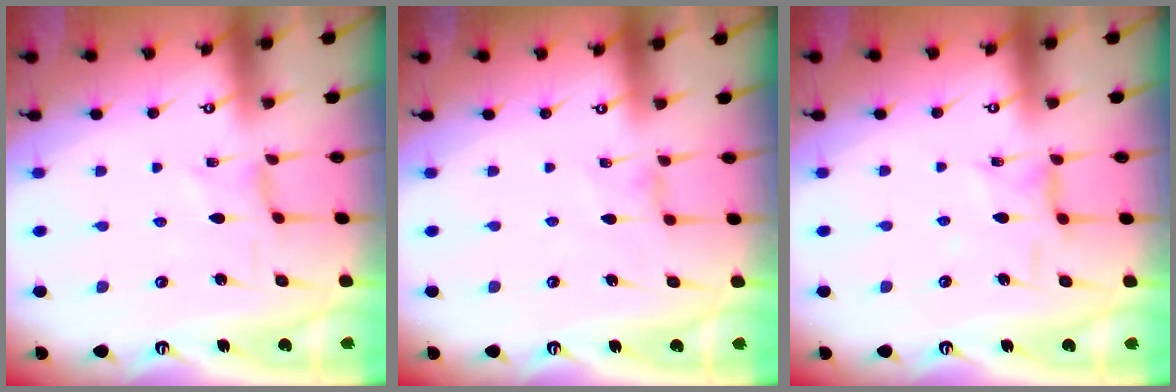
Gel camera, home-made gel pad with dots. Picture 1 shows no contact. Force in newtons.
{"total": 0.0}
{"total": 2.5, "press": 2.5, "slide": 0.4}